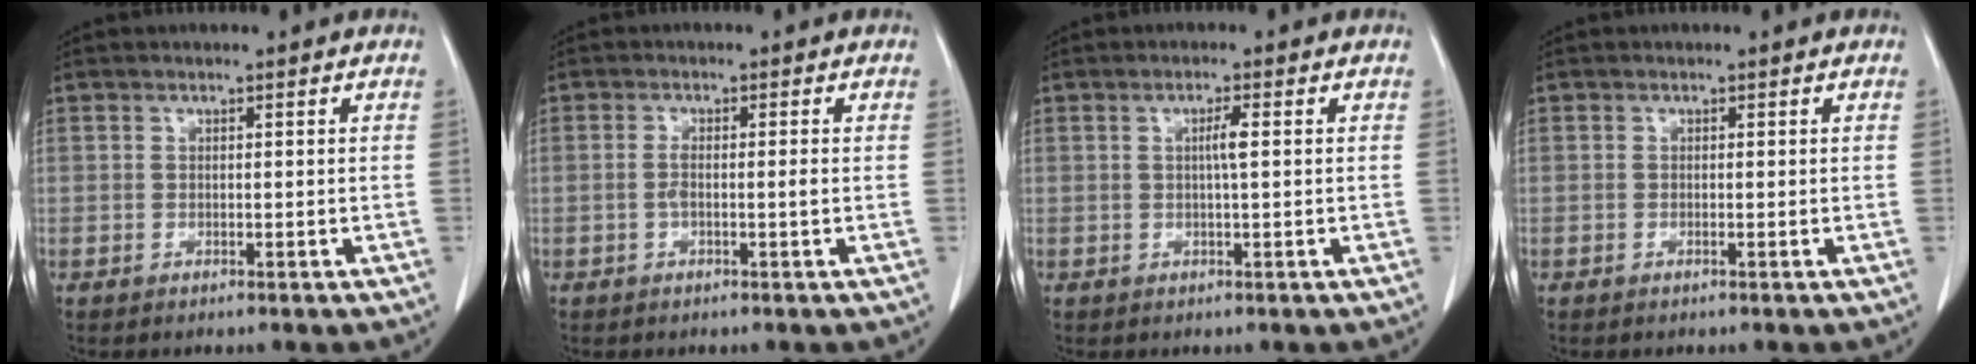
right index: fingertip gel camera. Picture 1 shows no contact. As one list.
[{"total": 2.1, "force": [-0.5, 0.1, 2.1], "torque": [-0.041, -0.001, -0.009]}, {"total": 2.1, "force": [0.3, -0.1, 2.0], "torque": [-0.036, 0.002, 0.003]}, {"total": 0.0}]